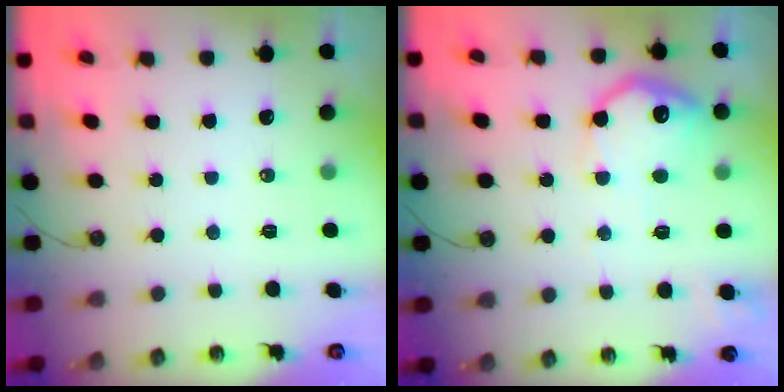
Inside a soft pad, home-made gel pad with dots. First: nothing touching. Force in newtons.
{"total": 14.8, "press": 14.8, "slide": 0.7}